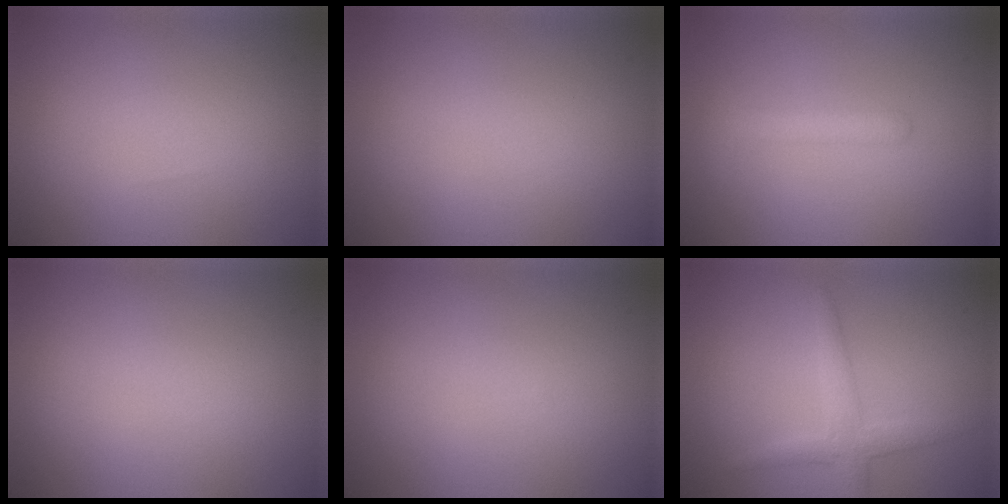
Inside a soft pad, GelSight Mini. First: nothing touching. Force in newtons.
{"total": 0.0}
{"total": 1.7, "press": 1.7, "slide": 0.1}
{"total": 0.0}
{"total": 0.0}
{"total": 2.6, "press": 2.5, "slide": 0.1}